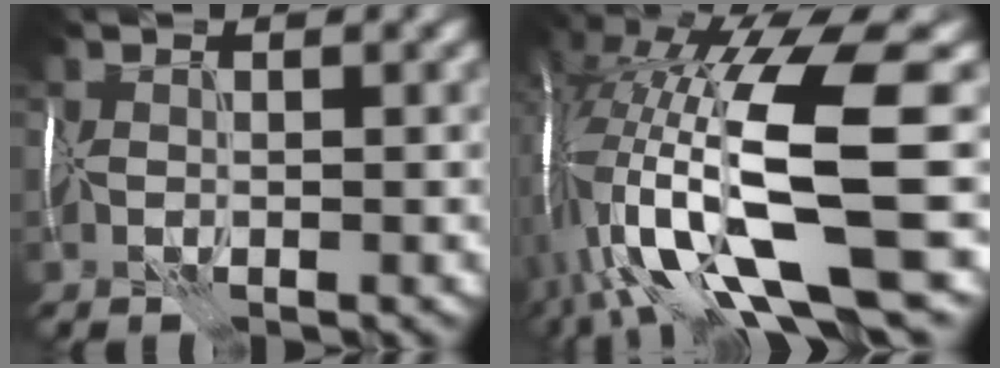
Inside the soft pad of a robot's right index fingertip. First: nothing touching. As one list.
[{"total": 16.7, "force": [-1.7, 5.0, 15.8], "torque": [-0.299, -0.009, -0.014]}]